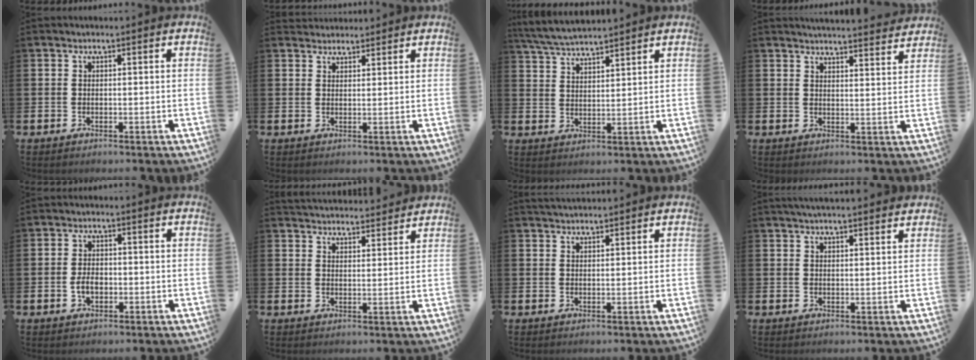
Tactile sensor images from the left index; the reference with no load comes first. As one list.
[{"total": 2.4, "force": [2.3, 0.7, -0.1], "torque": [0.008, -0.008, 0.041]}, {"total": 5.2, "force": [5.0, 0.3, 1.0], "torque": [-0.040, -0.022, 0.092]}, {"total": 4.4, "force": [4.4, -0.1, 0.2], "torque": [0.000, -0.036, 0.075]}, {"total": 2.6, "force": [-0.5, 1.6, 1.9], "torque": [-0.022, -0.002, -0.014]}, {"total": 4.1, "force": [4.1, 0.5, -0.2], "torque": [-0.006, -0.026, 0.074]}, {"total": 2.1, "force": [2.0, 0.4, 0.3], "torque": [0.004, -0.010, 0.034]}, {"total": 3.0, "force": [2.9, 0.1, 0.7], "torque": [-0.015, -0.009, 0.052]}]